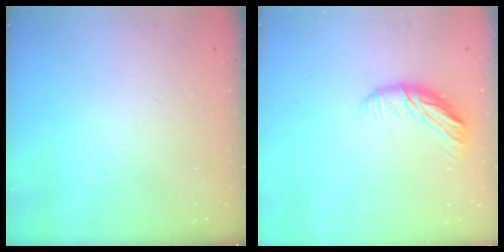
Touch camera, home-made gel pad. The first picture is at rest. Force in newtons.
{"total": 10.3, "press": 10.2, "slide": 1.7}